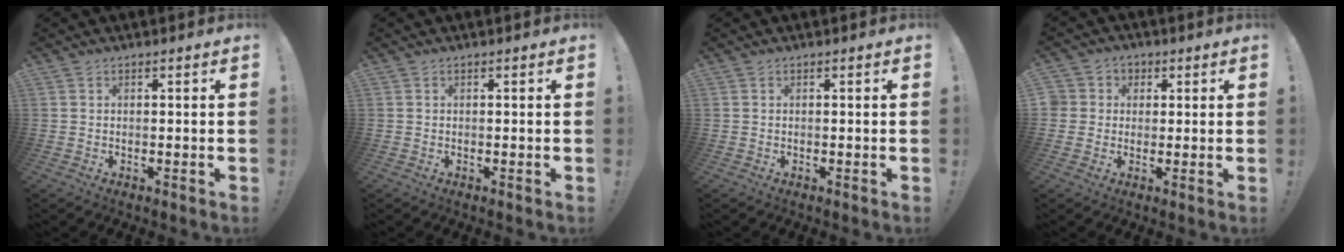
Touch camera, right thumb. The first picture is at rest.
{"total": 0.0}
{"total": 0.0}
{"total": 4.9, "force": [0.4, 4.8, 1.0], "torque": [-0.029, 0.005, 0.007]}